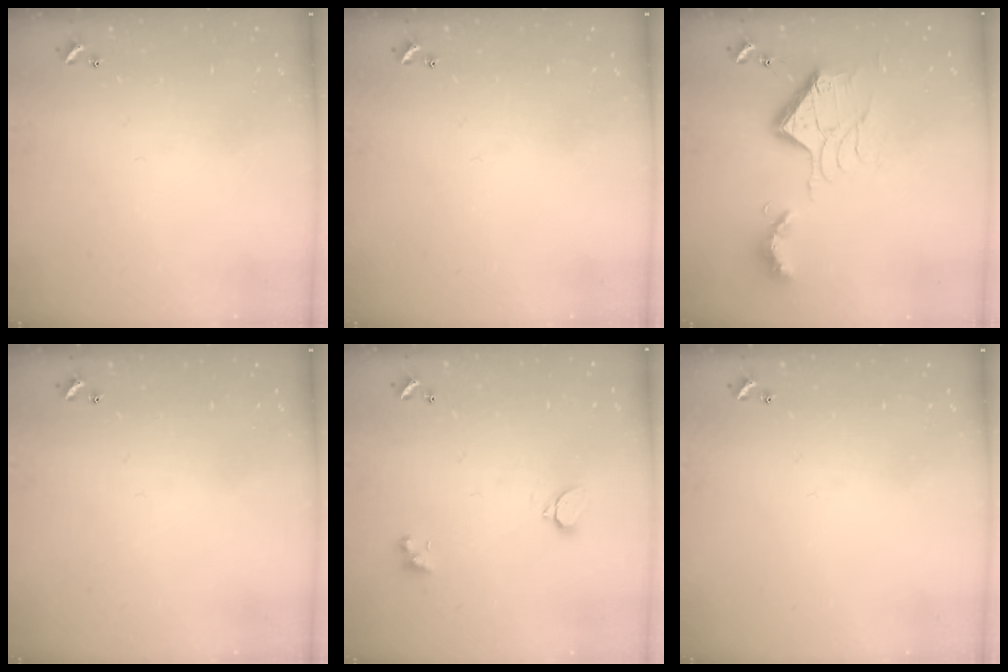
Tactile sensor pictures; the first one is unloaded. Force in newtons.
{"total": 0.0}
{"total": 14.8, "press": 14.8, "slide": 1.3}
{"total": 0.0}
{"total": 1.5, "press": 1.4, "slide": 0.5}
{"total": 0.0}